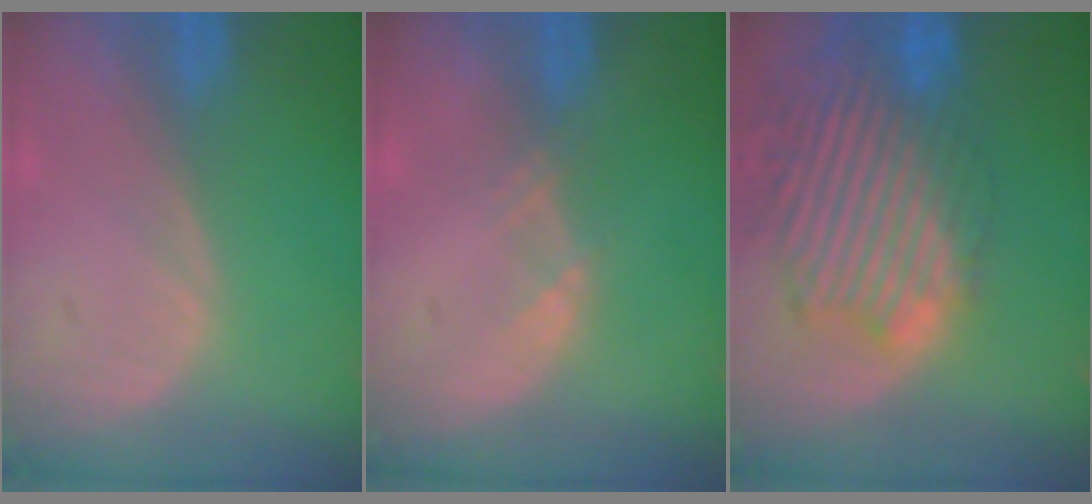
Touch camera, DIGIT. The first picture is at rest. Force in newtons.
{"total": 1.1, "press": 1.0, "slide": 0.2}
{"total": 13.9, "press": 11.8, "slide": 7.3}